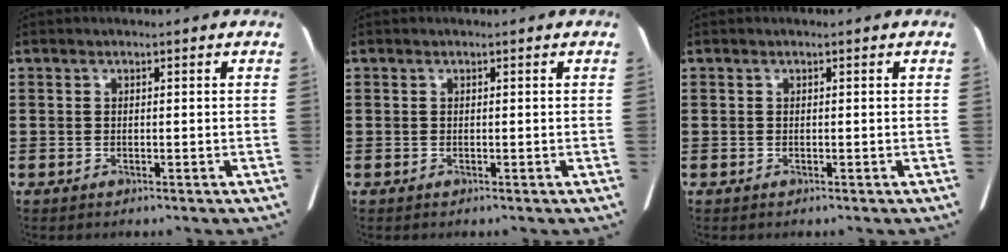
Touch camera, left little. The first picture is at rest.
{"total": 0.0}
{"total": 0.0}